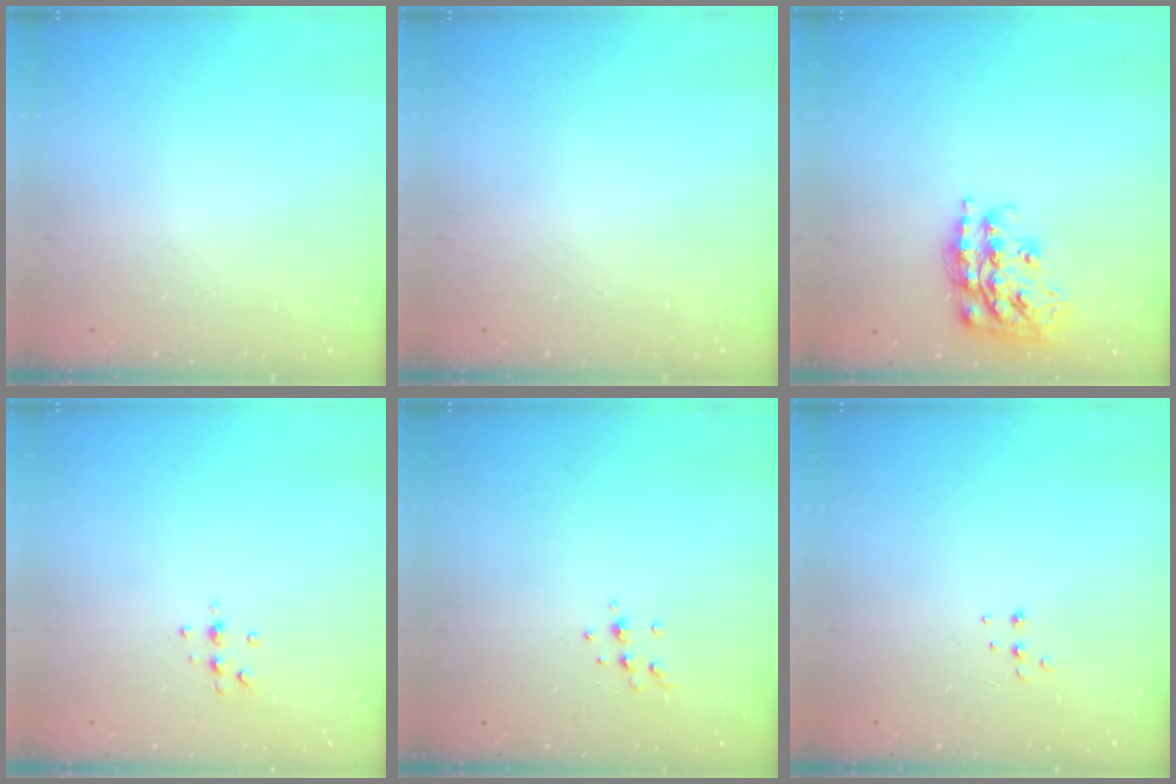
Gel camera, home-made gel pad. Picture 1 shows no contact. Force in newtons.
{"total": 0.0}
{"total": 17.9, "press": 17.8, "slide": 1.1}
{"total": 4.9, "press": 4.9, "slide": 0.7}
{"total": 5.1, "press": 4.9, "slide": 1.1}
{"total": 3.4, "press": 3.3, "slide": 0.6}